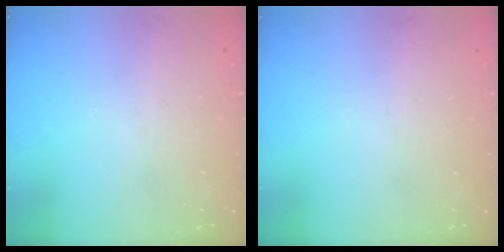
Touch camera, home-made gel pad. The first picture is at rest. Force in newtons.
{"total": 0.0}